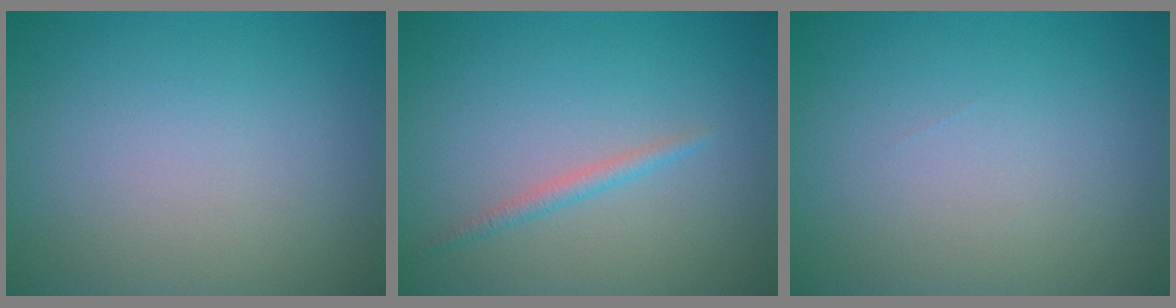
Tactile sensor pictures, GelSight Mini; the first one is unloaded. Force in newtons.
{"total": 1.2, "press": 1.2, "slide": 0.0}
{"total": 0.0}